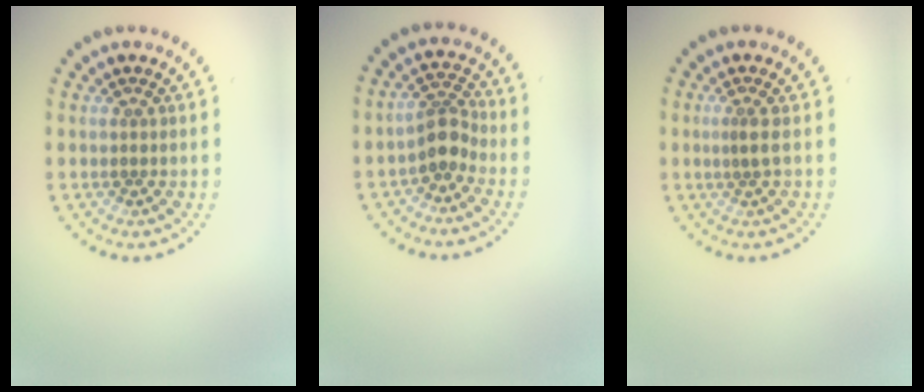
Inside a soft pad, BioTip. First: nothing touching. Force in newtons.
{"total": 2.5, "press": 2.0, "slide": 1.5}
{"total": 1.0, "press": 0.6, "slide": 0.8}